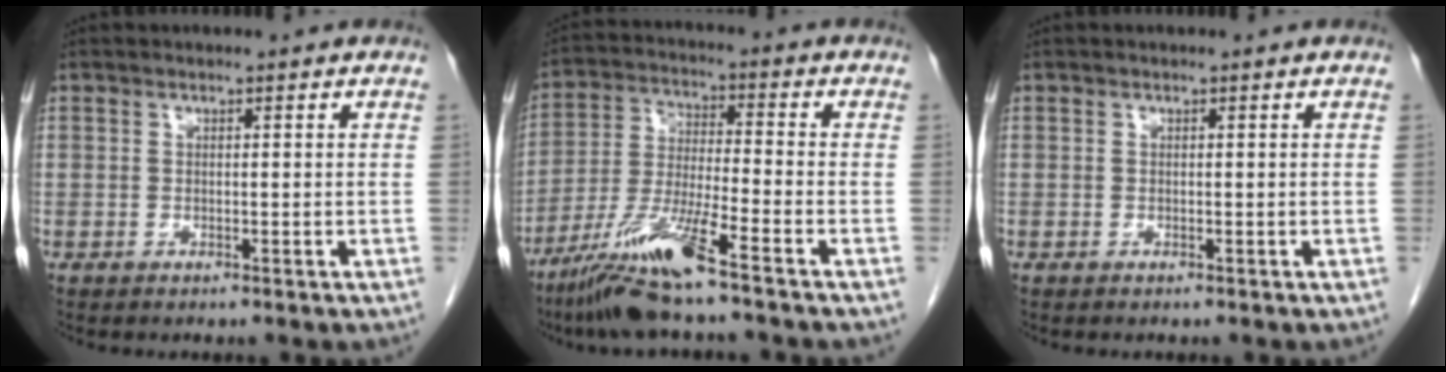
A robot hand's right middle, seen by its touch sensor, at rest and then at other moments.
{"total": 11.6, "force": [-7.9, -0.4, 8.4], "torque": [-0.174, -0.030, -0.152]}
{"total": 0.0}